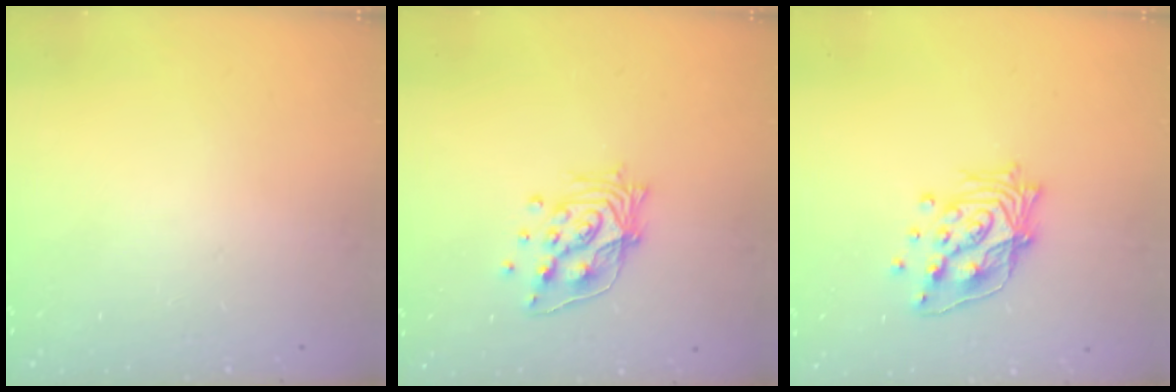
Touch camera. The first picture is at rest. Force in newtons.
{"total": 13.7, "press": 13.4, "slide": 3.0}
{"total": 15.3, "press": 15.2, "slide": 1.1}